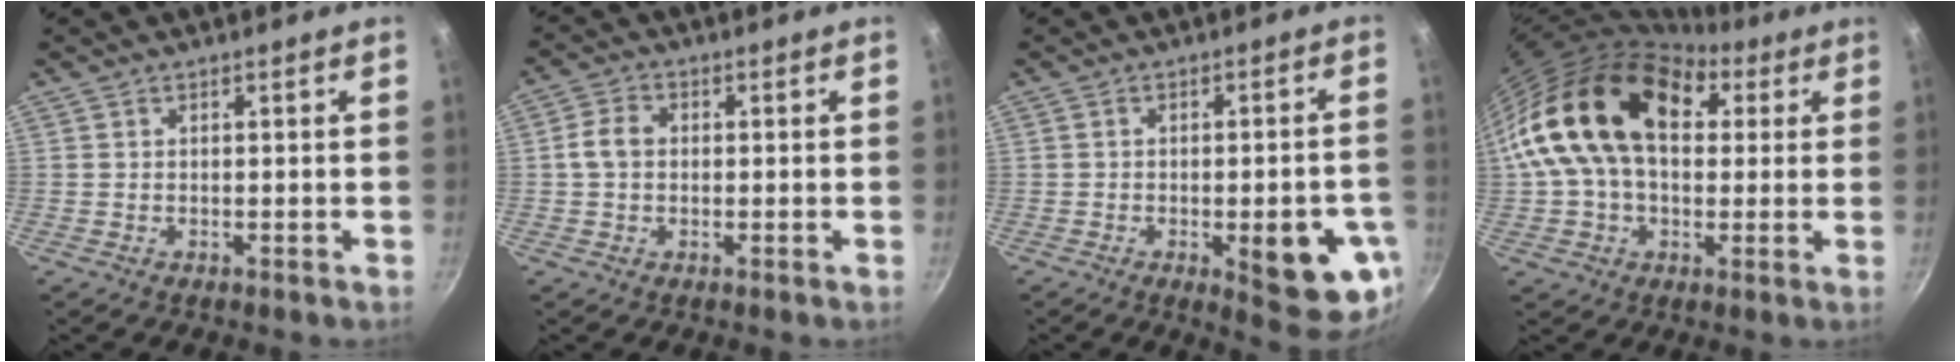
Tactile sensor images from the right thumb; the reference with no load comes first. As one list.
[{"total": 5.9, "force": [0.1, 4.8, 3.4], "torque": [-0.046, 0.016, -0.011]}, {"total": 13.3, "force": [-4.2, 4.3, 11.9], "torque": [-0.118, 0.006, -0.048]}, {"total": 22.8, "force": [5.0, 15.1, 16.3], "torque": [-0.271, 0.033, 0.069]}]